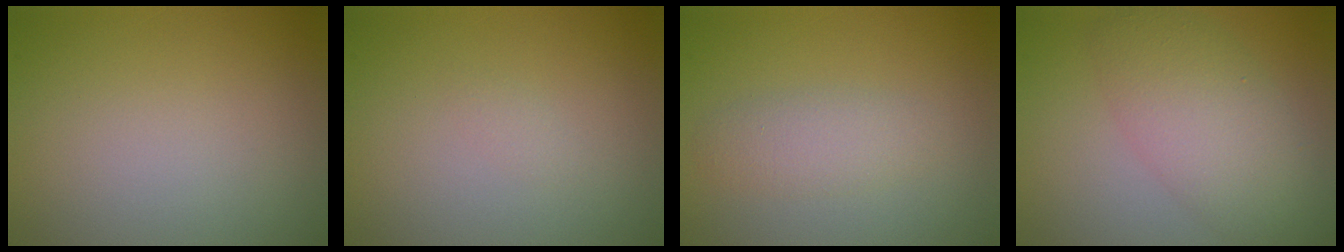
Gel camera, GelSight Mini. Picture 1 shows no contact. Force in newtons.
{"total": 0.5, "press": 0.5, "slide": 0.0}
{"total": 2.0, "press": 2.0, "slide": 0.1}
{"total": 5.6, "press": 5.6, "slide": 0.4}